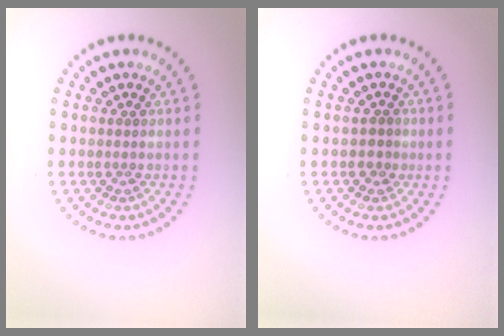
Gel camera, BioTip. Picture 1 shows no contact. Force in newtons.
{"total": 0.9, "press": 0.9, "slide": 0.4}